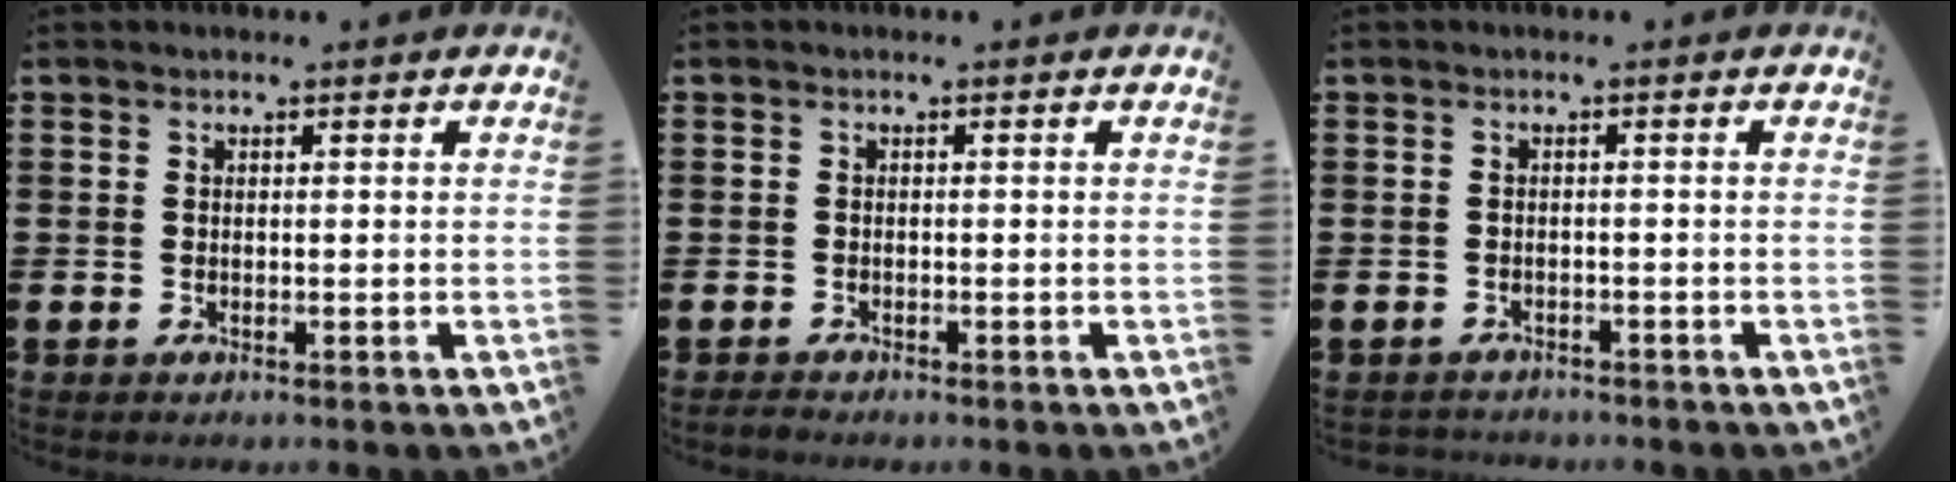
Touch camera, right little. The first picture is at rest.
{"total": 0.6, "force": [-0.5, 0.2, 0.3], "torque": [-0.007, 0.000, -0.010]}
{"total": 0.9, "force": [-0.9, 0.1, -0.1], "torque": [-0.001, 0.002, -0.020]}